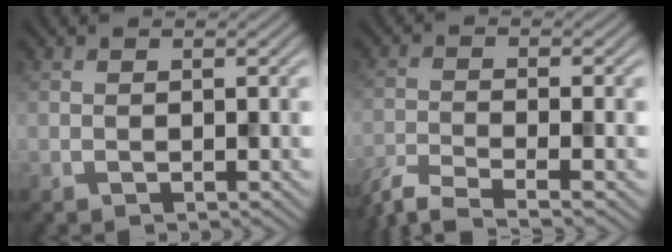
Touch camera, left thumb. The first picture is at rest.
{"total": 6.1, "force": [-4.9, 1.1, 3.6], "torque": [-0.070, -0.014, -0.099]}